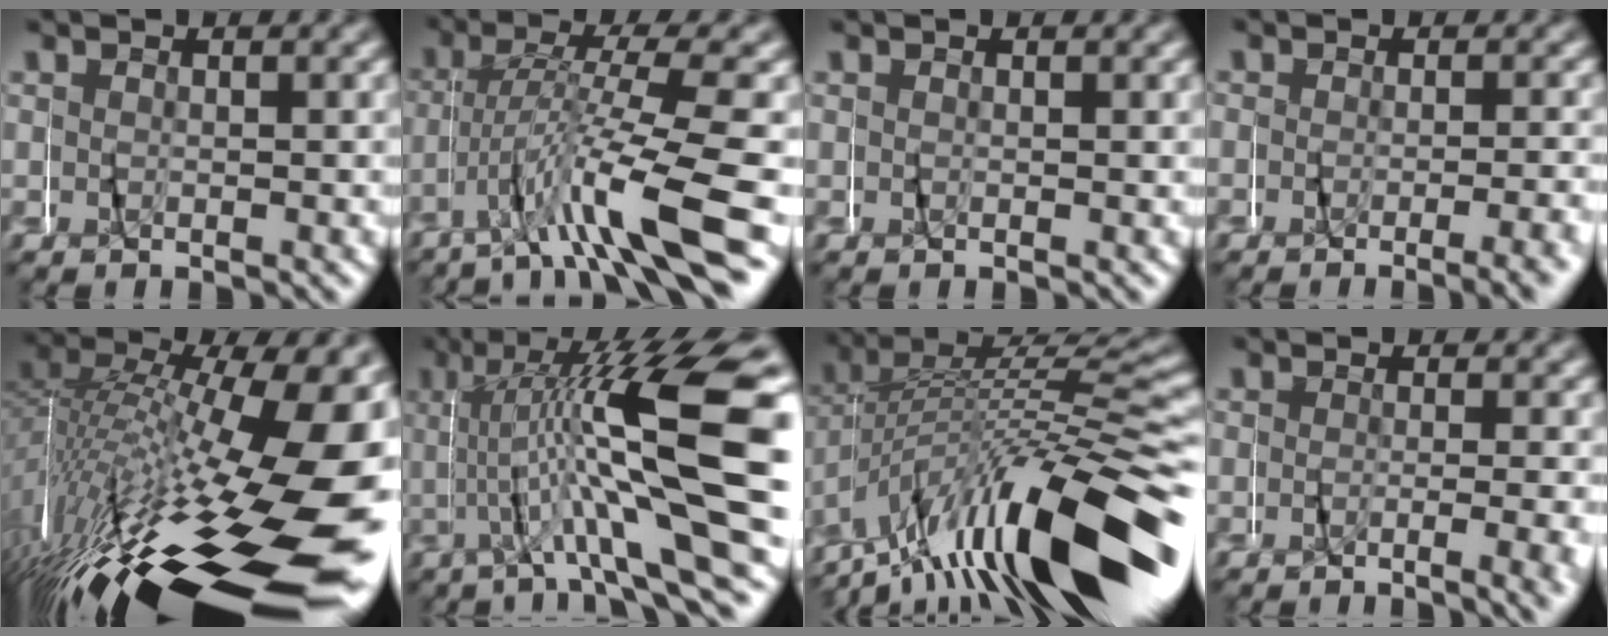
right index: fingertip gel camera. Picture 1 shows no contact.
{"total": 6.7, "force": [-3.8, 0.7, 5.4], "torque": [-0.100, 0.005, -0.063]}
{"total": 0.0}
{"total": 2.0, "force": [-1.5, 0.3, 1.2], "torque": [-0.010, -0.002, -0.026]}
{"total": 22.7, "force": [-8.5, 10.1, 18.4], "torque": [-0.257, -0.041, -0.099]}
{"total": 13.1, "force": [1.9, 3.3, 12.5], "torque": [-0.181, 0.031, 0.019]}
{"total": 13.4, "force": [-4.9, 6.4, 10.7], "torque": [-0.175, -0.011, -0.068]}
{"total": 2.5, "force": [-1.0, 0.4, 2.2], "torque": [-0.016, -0.002, -0.018]}